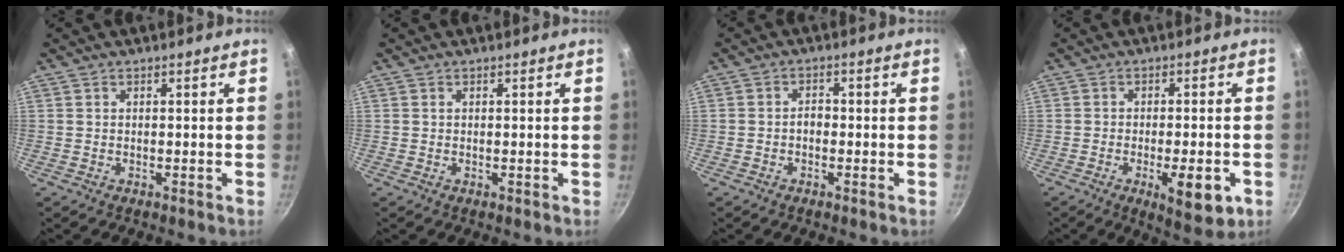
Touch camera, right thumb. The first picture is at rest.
{"total": 0.0}
{"total": 1.9, "force": [-0.7, 1.4, 1.2], "torque": [-0.011, 0.011, -0.014]}
{"total": 9.3, "force": [-3.3, 3.3, 8.1], "torque": [-0.097, 0.006, -0.038]}